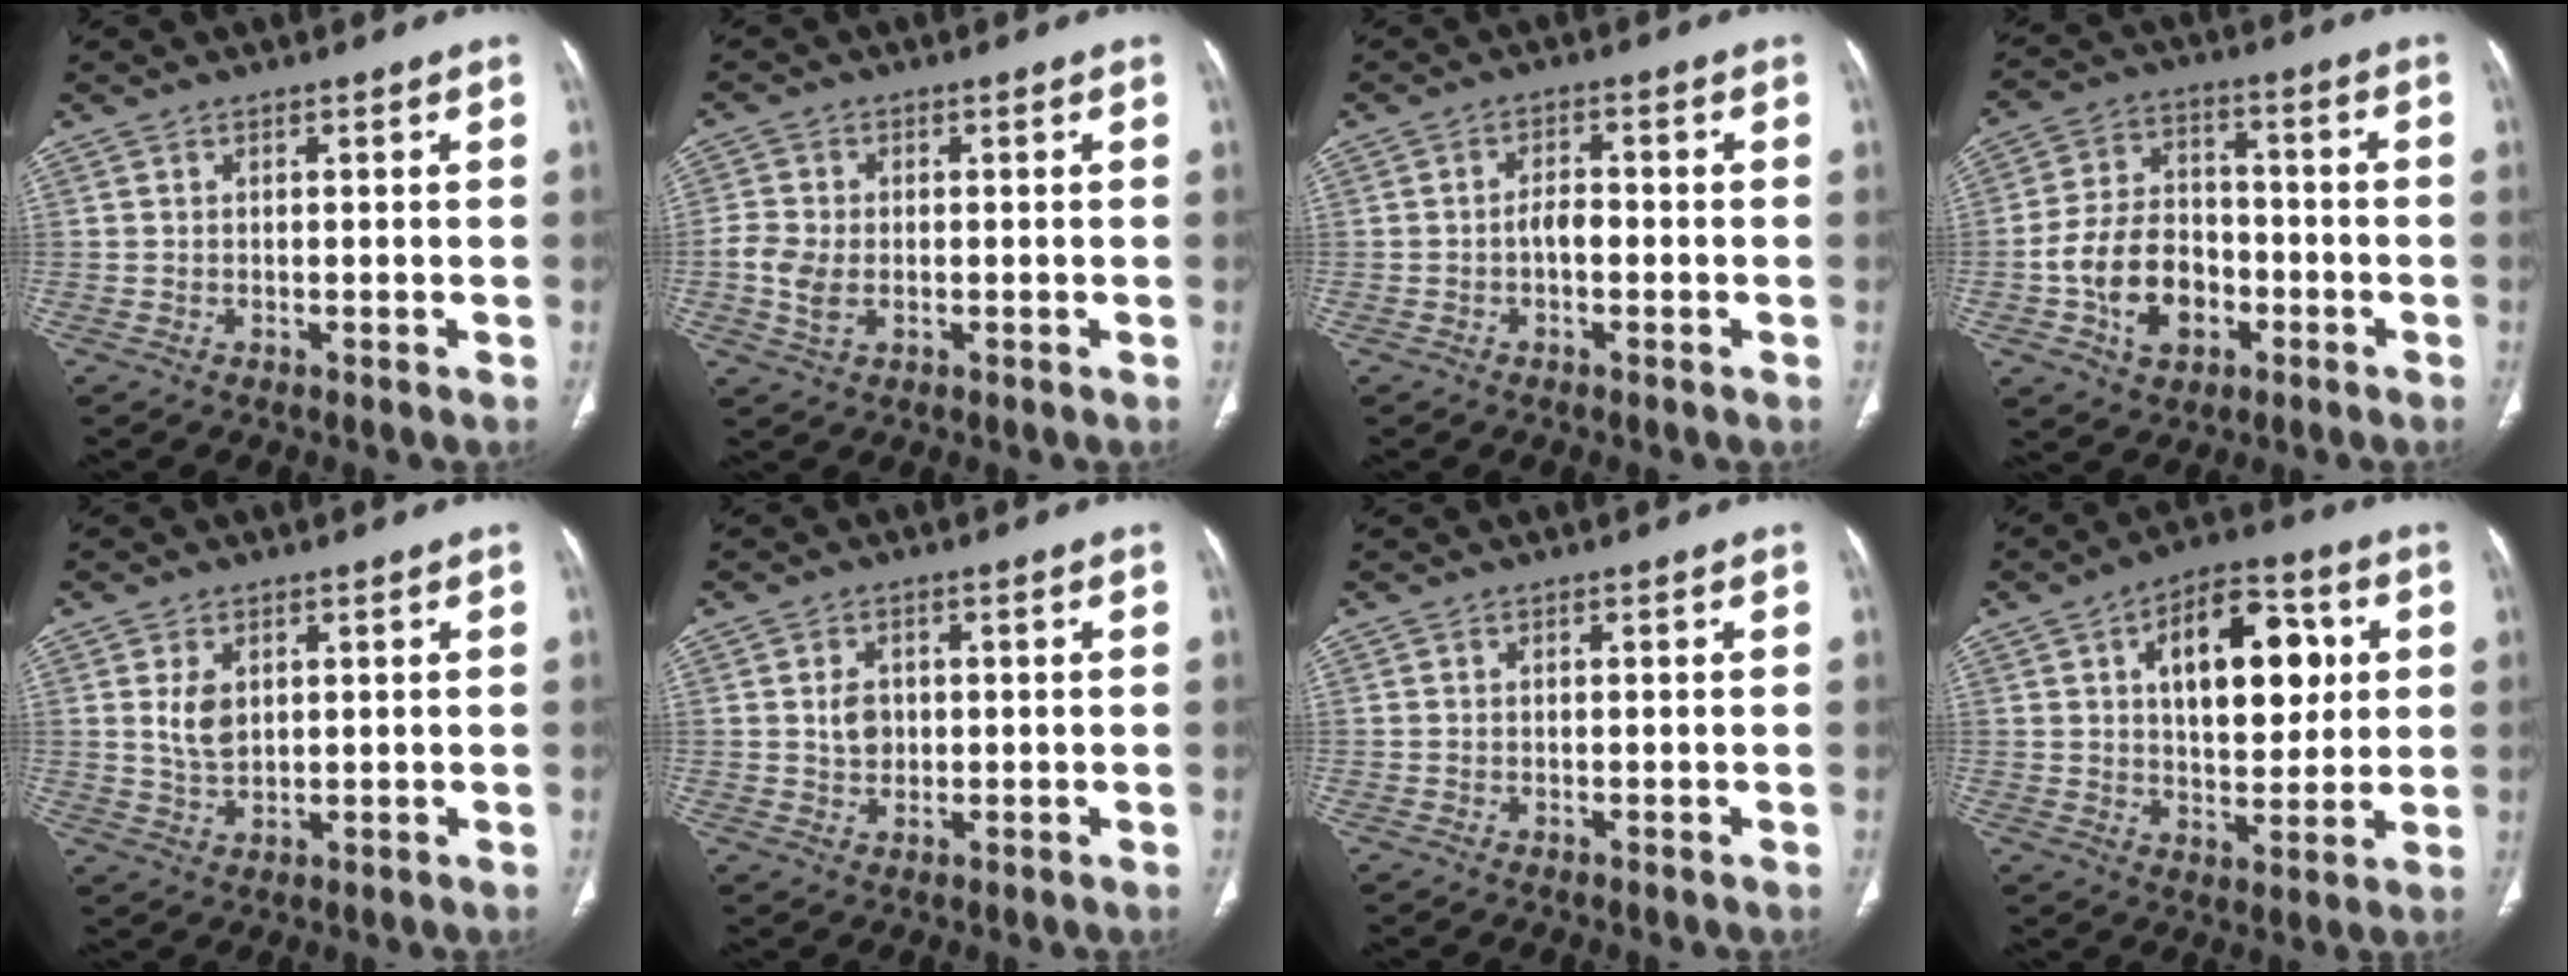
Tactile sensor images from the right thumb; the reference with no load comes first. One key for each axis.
{"total": 5.4, "fx": -1.1, "fy": 3.6, "fz": 4.0, "tx": -0.093, "ty": 0.006, "tz": -0.021}
{"total": 3.1, "fx": -0.8, "fy": 1.6, "fz": 2.5, "tx": -0.039, "ty": 0.012, "tz": -0.016}
{"total": 13.6, "fx": -4.4, "fy": 9.7, "fz": 8.5, "tx": -0.128, "ty": 0.034, "tz": -0.075}
{"total": 4.6, "fx": 1.3, "fy": 2.9, "fz": 3.3, "tx": -0.055, "ty": -0.010, "tz": 0.033}
{"total": 3.4, "fx": 0.4, "fy": 2.7, "fz": 2.0, "tx": -0.024, "ty": -0.001, "tz": 0.009}
{"total": 0.0}
{"total": 16.7, "fx": 4.2, "fy": 9.1, "fz": 13.3, "tx": -0.152, "ty": 0.005, "tz": 0.063}